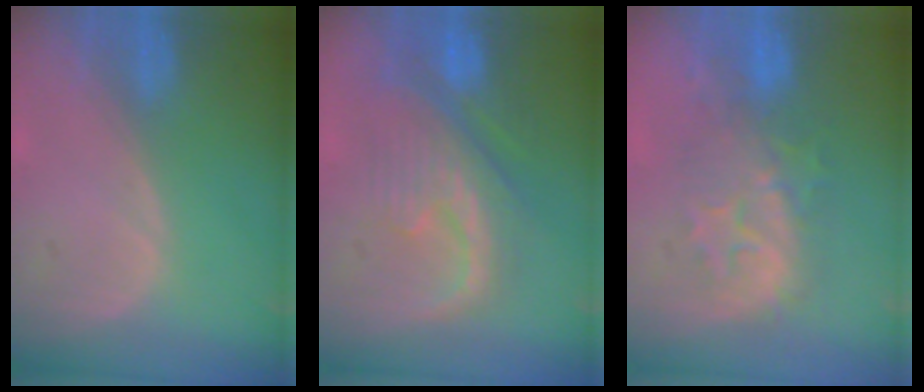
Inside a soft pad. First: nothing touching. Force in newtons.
{"total": 9.9, "press": 9.2, "slide": 3.7}
{"total": 8.4, "press": 8.3, "slide": 1.4}